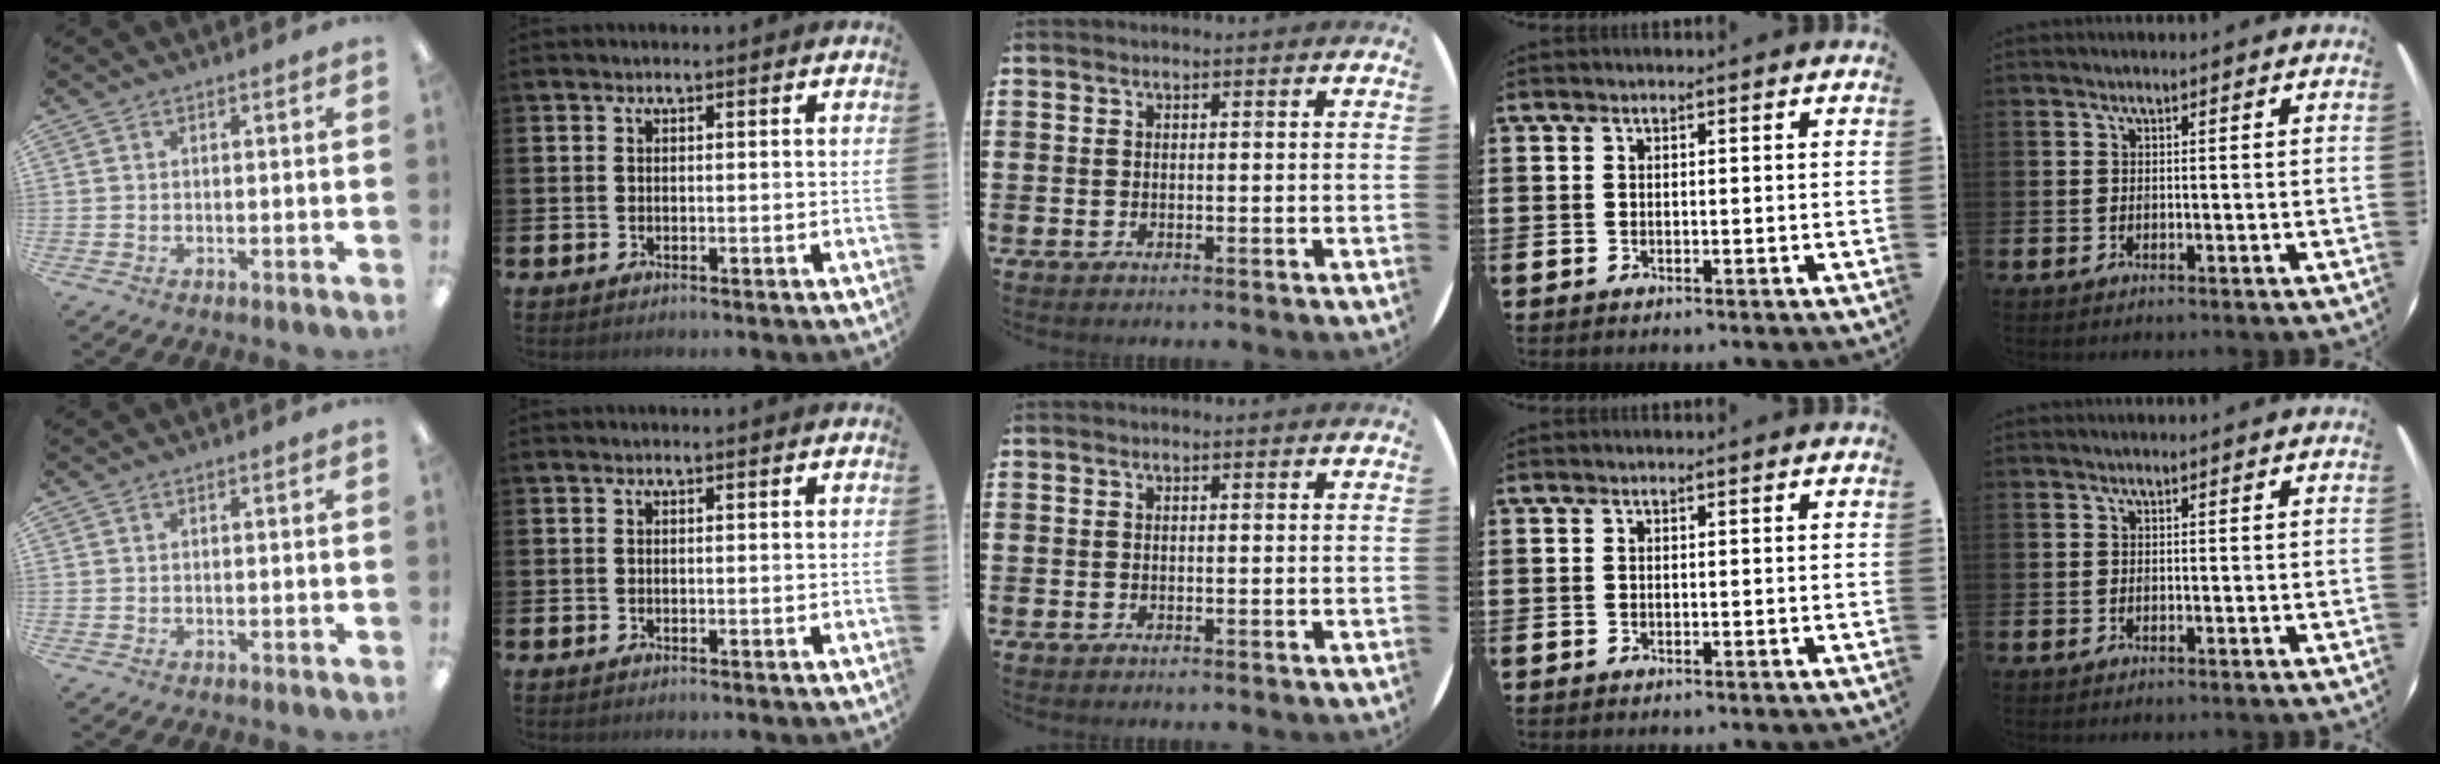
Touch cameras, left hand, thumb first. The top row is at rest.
{}